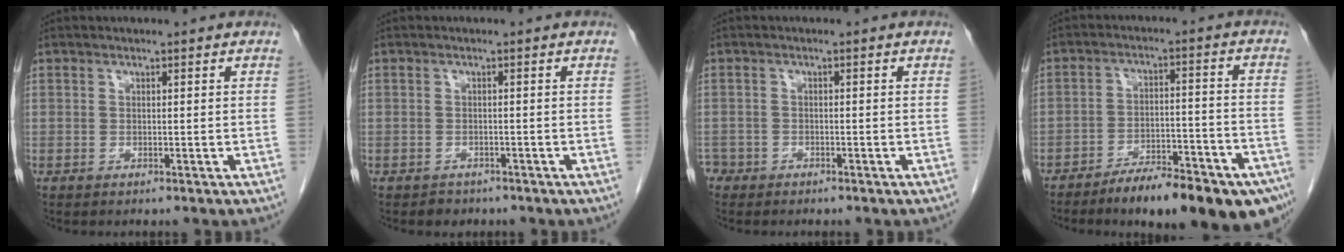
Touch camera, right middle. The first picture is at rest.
{"total": 1.6, "force": [-1.3, 1.0, 0.0], "torque": [-0.009, 0.000, -0.018]}
{"total": 2.4, "force": [-1.9, 1.4, 0.1], "torque": [-0.005, 0.004, -0.037]}
{"total": 17.0, "force": [-12.6, 3.9, 10.7], "torque": [-0.093, 0.022, -0.184]}